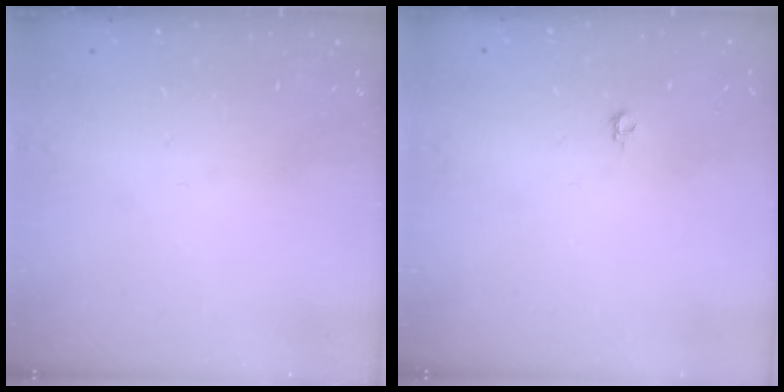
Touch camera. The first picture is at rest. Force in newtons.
{"total": 3.5, "press": 3.4, "slide": 0.6}